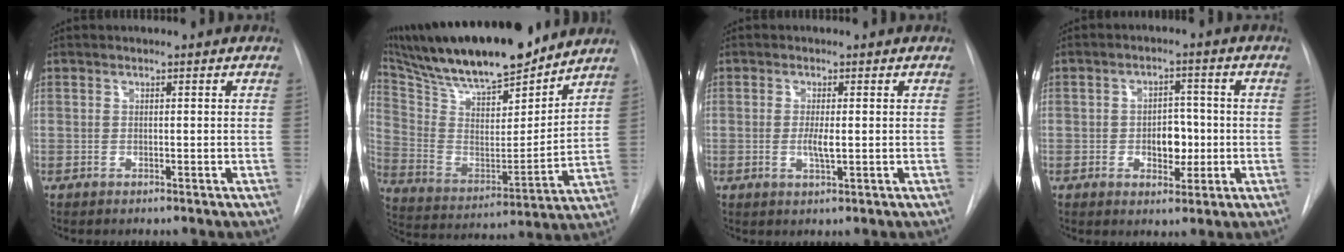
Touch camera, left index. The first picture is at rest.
{"total": 23.6, "force": [19.6, 4.9, 12.0], "torque": [-0.226, -0.004, 0.327]}
{"total": 2.4, "force": [-0.9, 0.5, 2.2], "torque": [-0.045, -0.010, -0.013]}
{"total": 5.2, "force": [-1.6, 3.2, 3.8], "torque": [-0.050, 0.003, -0.017]}